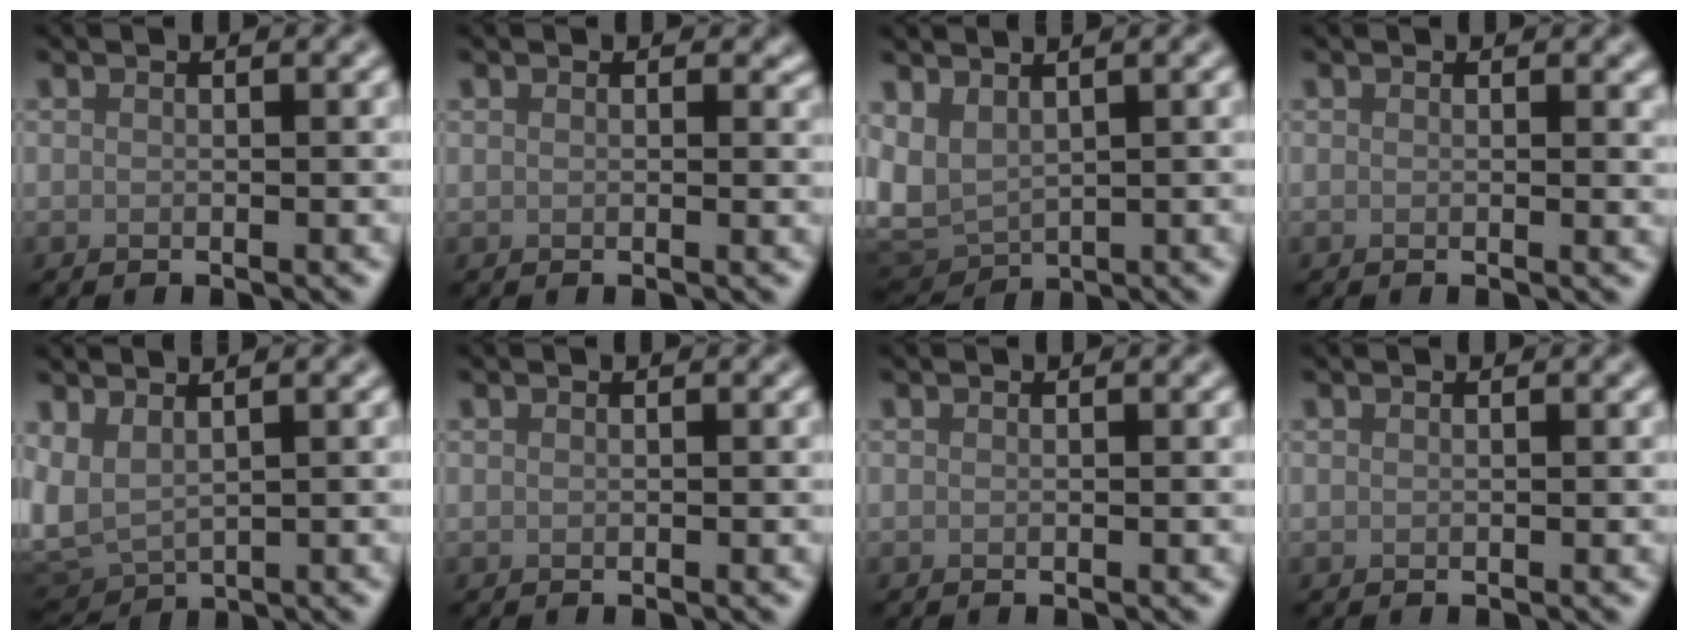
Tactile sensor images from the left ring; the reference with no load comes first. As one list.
[{"total": 1.3, "force": [0.8, 0.9, 0.4], "torque": [-0.005, -0.004, 0.012]}, {"total": 4.6, "force": [0.7, 3.1, 3.4], "torque": [-0.084, 0.001, 0.012]}, {"total": 0.6, "force": [0.4, 0.3, 0.5], "torque": [-0.003, -0.004, 0.004]}, {"total": 3.3, "force": [0.9, 1.8, 2.6], "torque": [-0.071, -0.001, 0.018]}, {"total": 0.0}, {"total": 0.0}, {"total": 0.0}]